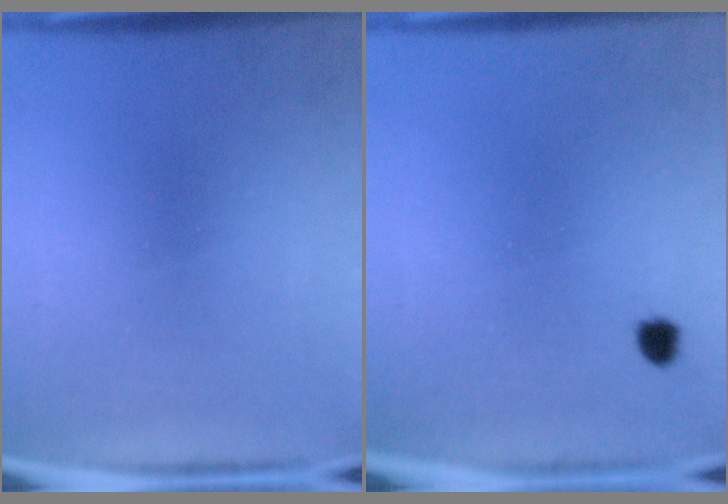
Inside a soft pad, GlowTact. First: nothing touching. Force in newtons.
{"total": 1.4}